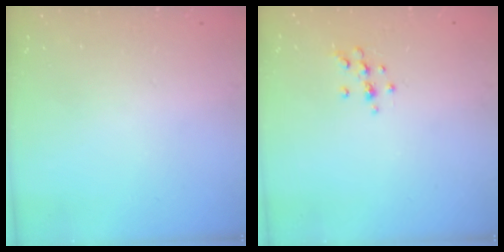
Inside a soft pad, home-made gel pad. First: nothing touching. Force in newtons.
{"total": 6.5, "press": 6.2, "slide": 2.1}